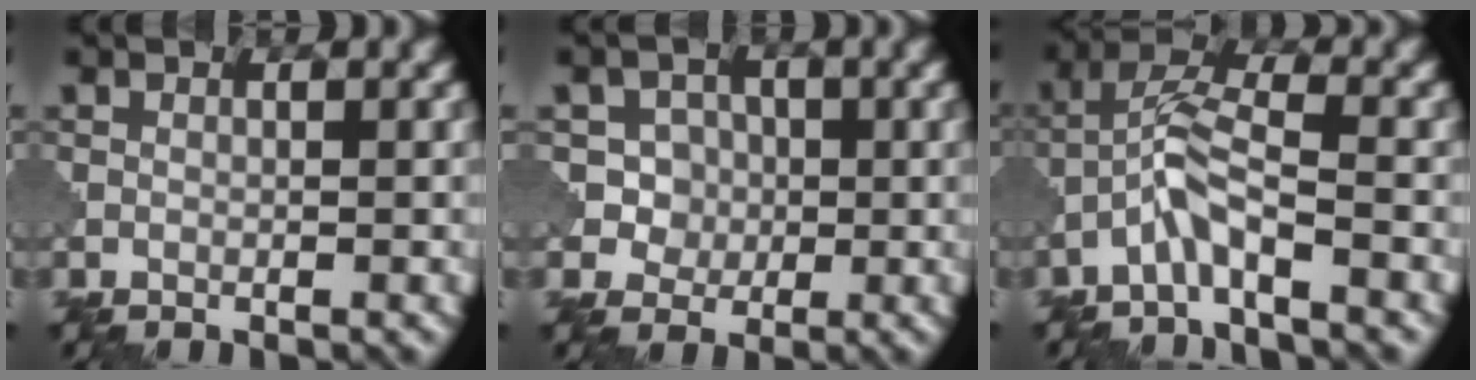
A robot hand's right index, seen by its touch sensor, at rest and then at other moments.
{"total": 4.2, "force": [0.5, 4.0, 1.2], "torque": [-0.008, 0.009, 0.008]}
{"total": 3.6, "force": [-2.0, 0.5, 2.9], "torque": [-0.065, 0.015, -0.045]}